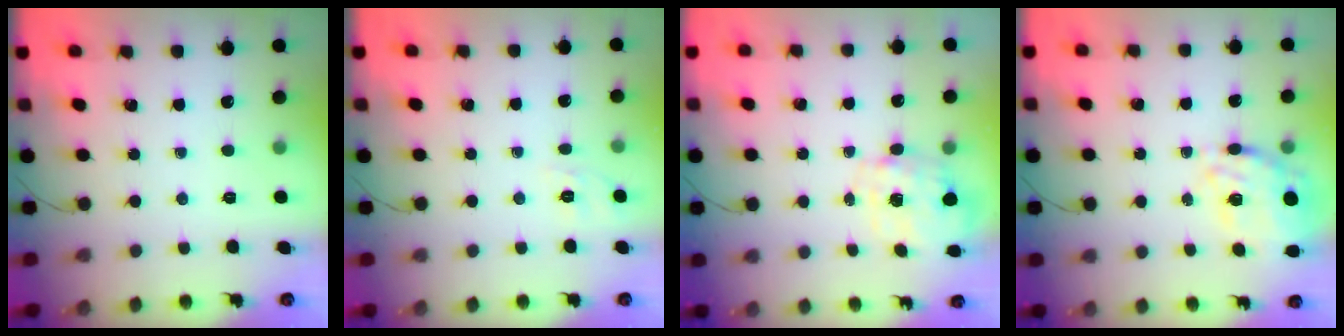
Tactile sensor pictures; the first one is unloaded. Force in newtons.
{"total": 1.7, "press": 0.0, "slide": 1.7}
{"total": 2.7, "press": 2.6, "slide": 0.8}
{"total": 12.0, "press": 11.3, "slide": 4.0}